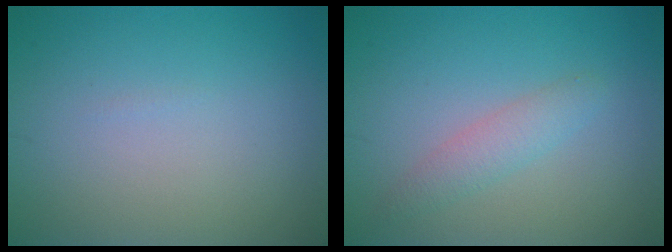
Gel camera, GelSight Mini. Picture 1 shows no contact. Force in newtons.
{"total": 2.0, "press": 2.0, "slide": 0.1}